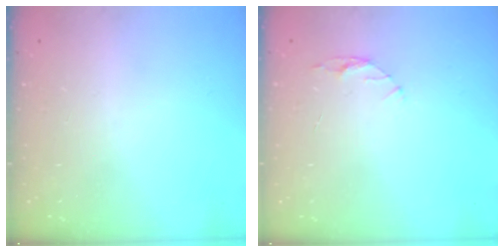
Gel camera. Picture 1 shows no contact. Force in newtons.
{"total": 4.3, "press": 4.3, "slide": 0.5}